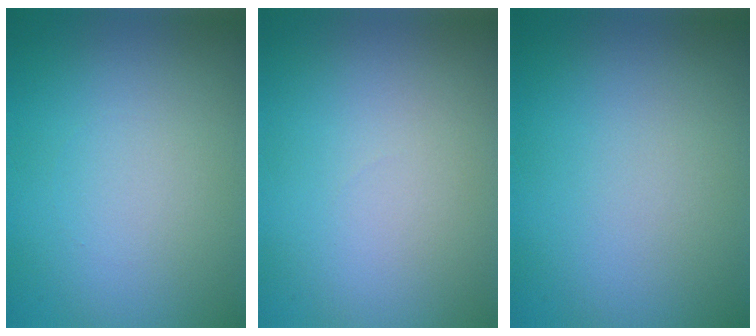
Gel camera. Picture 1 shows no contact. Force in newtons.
{"total": 0.0}
{"total": 0.0}